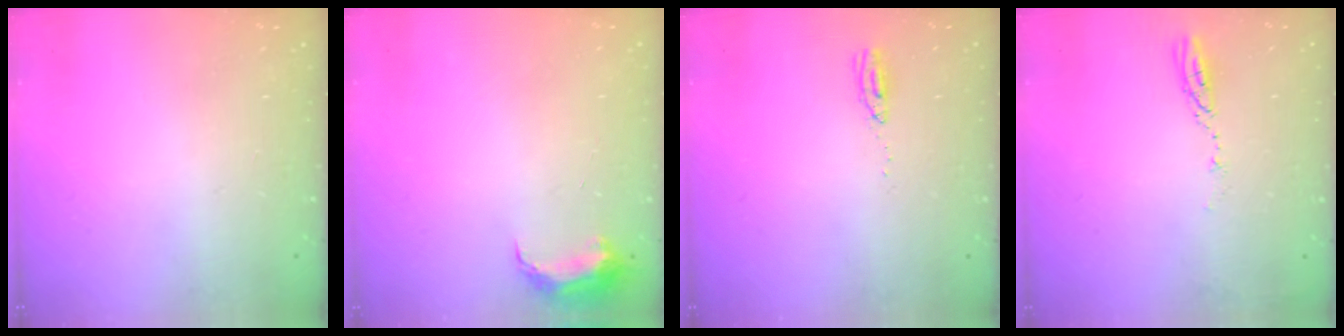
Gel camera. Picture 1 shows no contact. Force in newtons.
{"total": 7.0, "press": 6.9, "slide": 0.6}
{"total": 3.6, "press": 3.4, "slide": 1.3}
{"total": 3.5, "press": 3.5, "slide": 0.3}